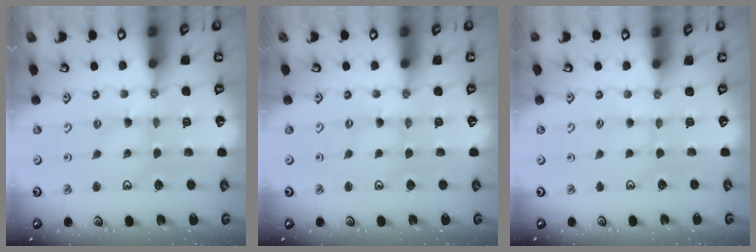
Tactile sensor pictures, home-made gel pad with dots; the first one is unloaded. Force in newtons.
{"total": 0.7, "press": 0.7, "slide": 0.1}
{"total": 1.8, "press": 1.7, "slide": 0.3}